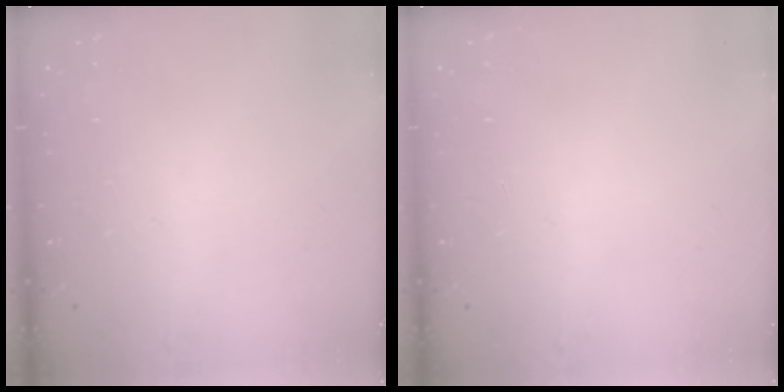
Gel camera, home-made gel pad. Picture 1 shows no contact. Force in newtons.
{"total": 0.0}